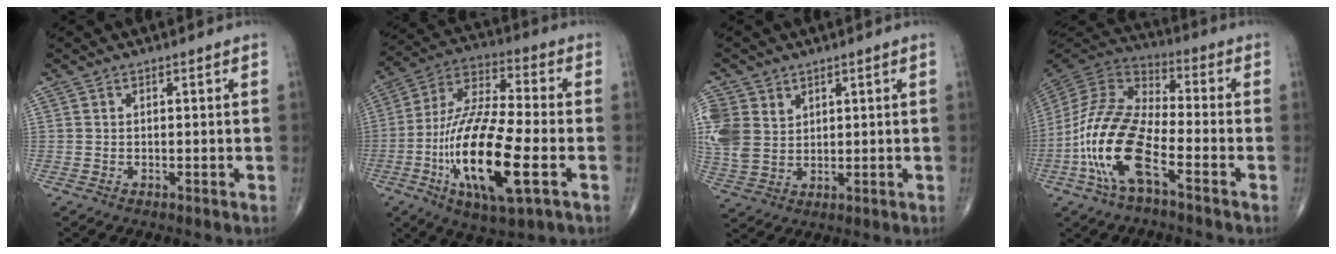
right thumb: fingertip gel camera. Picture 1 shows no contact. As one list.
[{"total": 22.0, "force": [-6.0, 6.6, 20.1], "torque": [-0.397, 0.017, -0.099]}, {"total": 10.4, "force": [3.3, 8.2, 5.4], "torque": [-0.124, -0.005, 0.076]}, {"total": 16.9, "force": [-6.7, 6.5, 14.1], "torque": [-0.298, 0.037, -0.134]}]